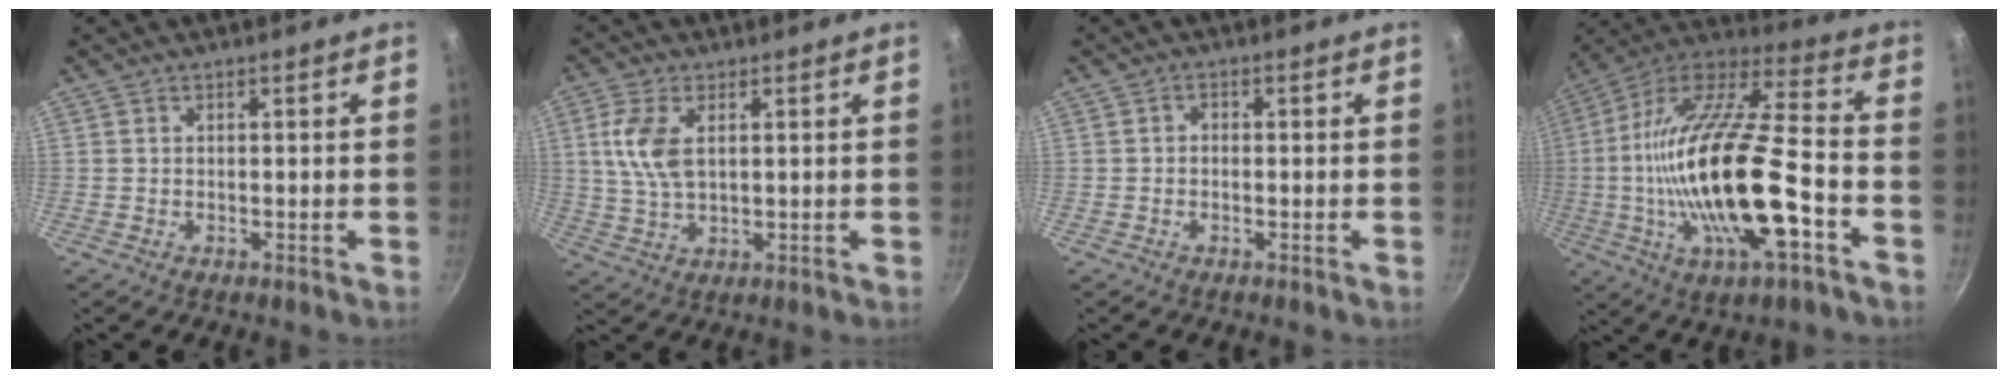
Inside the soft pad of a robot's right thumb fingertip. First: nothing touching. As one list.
[{"total": 8.0, "force": [2.0, 4.3, 6.4], "torque": [-0.128, -0.003, 0.040]}, {"total": 1.1, "force": [-0.3, 0.9, 0.6], "torque": [-0.009, 0.006, -0.006]}, {"total": 27.9, "force": [-6.0, 9.4, 25.6], "torque": [-0.473, 0.016, -0.115]}]